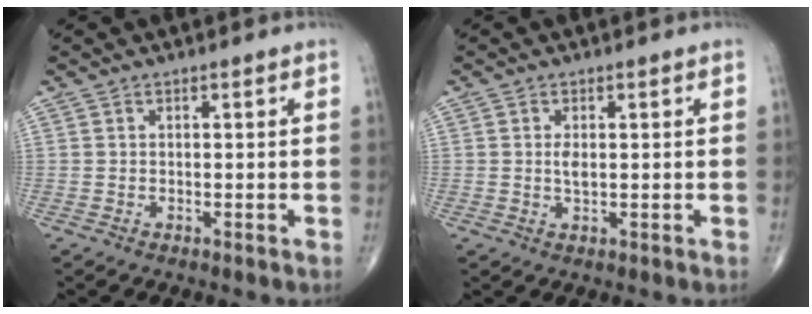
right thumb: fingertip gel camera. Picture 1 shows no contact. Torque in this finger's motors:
{"motor_torque": [0.55, 0.64, 0.49, -0.07, 0.00]}